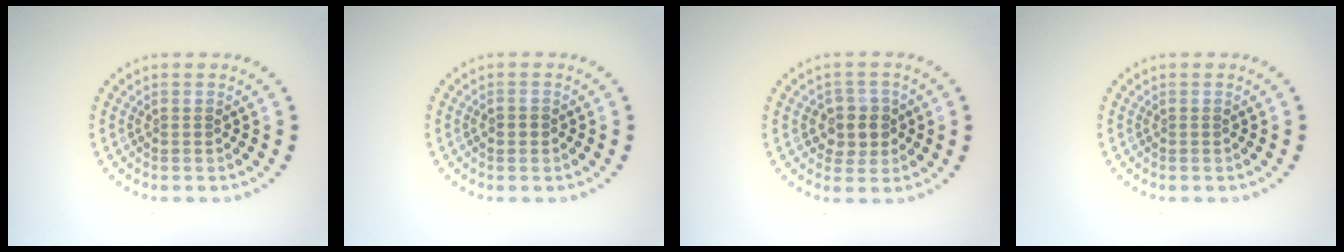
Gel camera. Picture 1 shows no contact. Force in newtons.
{"total": 1.3, "press": 1.3, "slide": 0.1}
{"total": 2.7, "press": 2.5, "slide": 0.9}
{"total": 0.0}